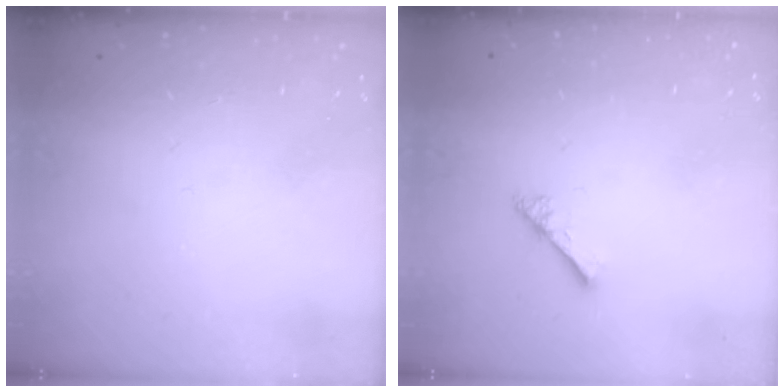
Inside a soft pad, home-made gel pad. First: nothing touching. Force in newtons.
{"total": 3.3, "press": 3.3, "slide": 0.5}